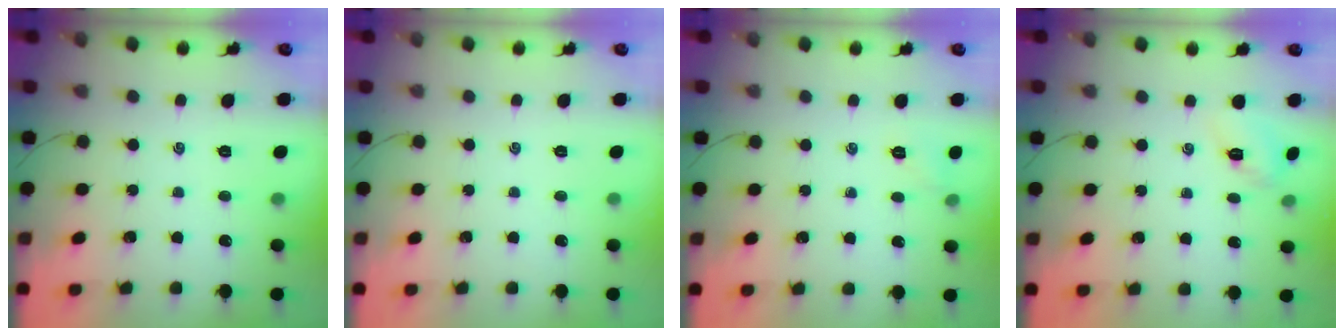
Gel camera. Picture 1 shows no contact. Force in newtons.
{"total": 0.0}
{"total": 4.5, "press": 4.3, "slide": 1.5}
{"total": 5.9, "press": 5.7, "slide": 1.5}